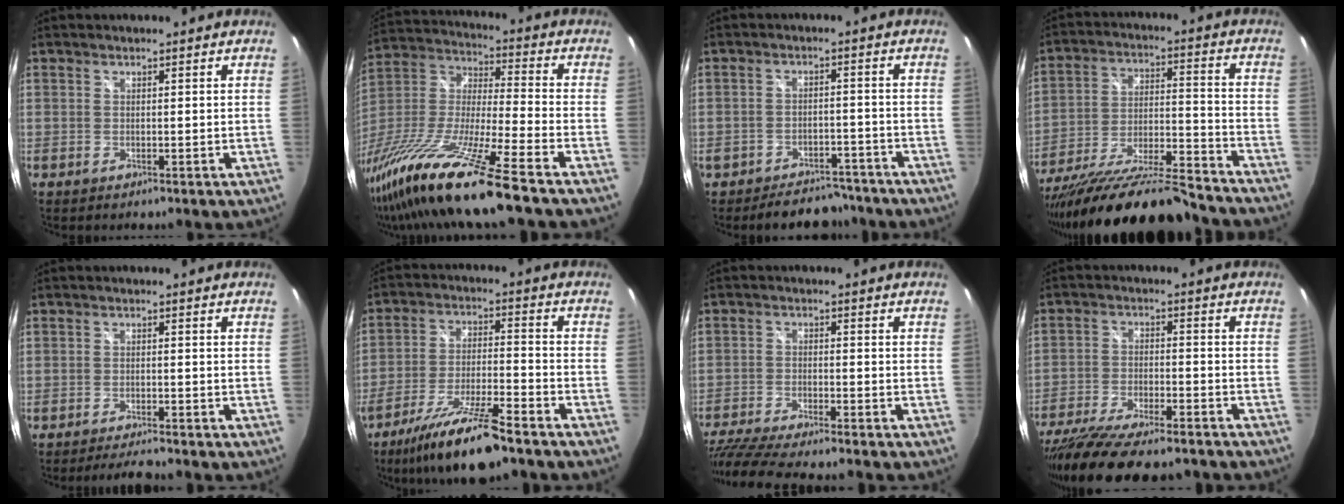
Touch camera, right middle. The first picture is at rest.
{"total": 22.3, "force": [-16.3, -0.4, 15.1], "torque": [-0.298, -0.047, -0.302]}
{"total": 9.6, "force": [-8.2, 4.5, 2.3], "torque": [-0.058, 0.009, -0.102]}
{"total": 26.2, "force": [-22.3, 3.7, 13.3], "torque": [-0.234, -0.059, -0.338]}
{"total": 4.3, "force": [-3.9, 0.4, 1.7], "torque": [-0.040, -0.007, -0.064]}
{"total": 14.4, "force": [-11.0, 2.1, 9.1], "torque": [-0.181, -0.022, -0.192]}
{"total": 13.9, "force": [-12.1, 1.0, 6.8], "torque": [-0.151, -0.036, -0.205]}
{"total": 20.7, "force": [-17.4, 4.4, 10.3], "torque": [-0.202, -0.046, -0.275]}